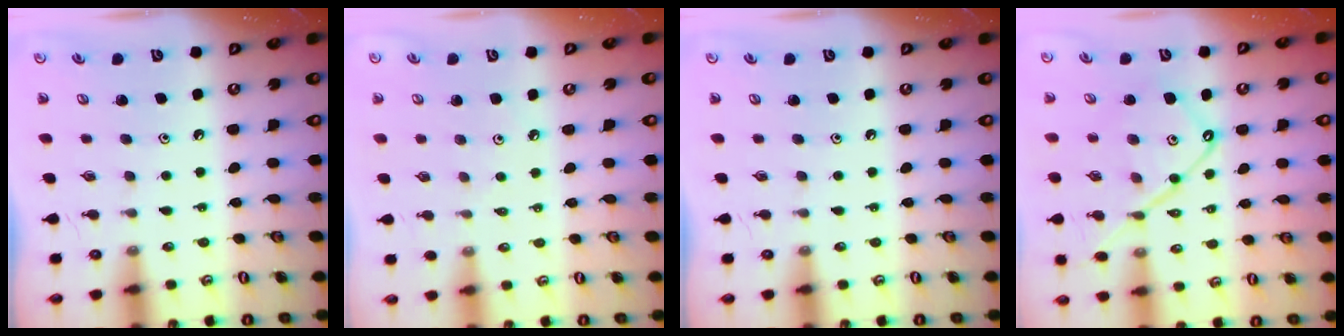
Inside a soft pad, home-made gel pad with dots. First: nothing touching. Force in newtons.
{"total": 1.1, "press": 1.1, "slide": 0.4}
{"total": 0.0}
{"total": 14.6, "press": 14.5, "slide": 1.4}